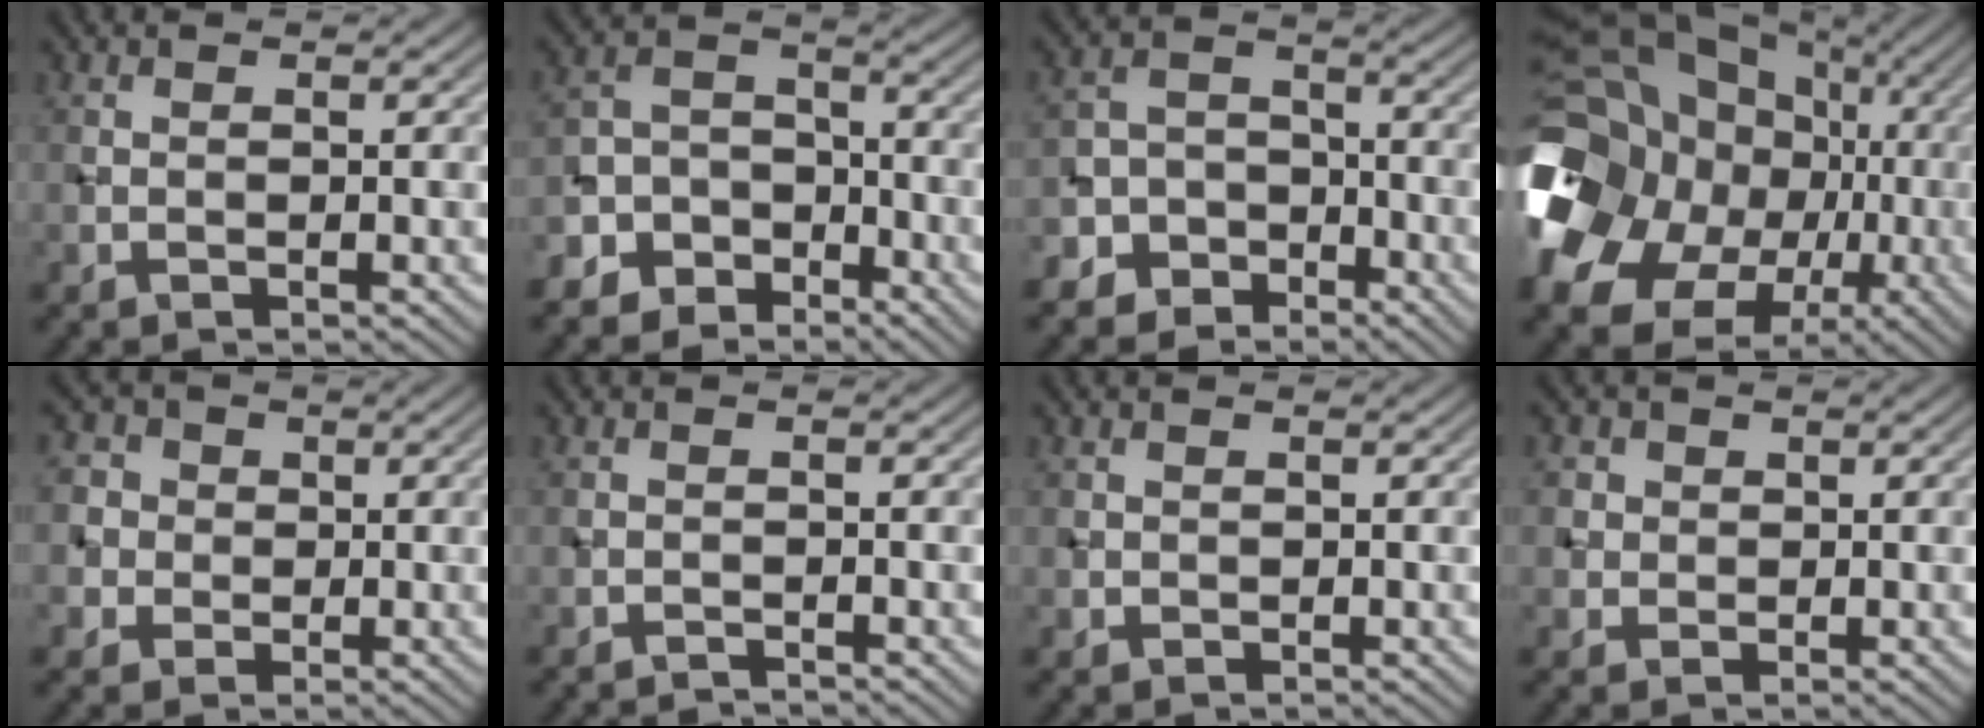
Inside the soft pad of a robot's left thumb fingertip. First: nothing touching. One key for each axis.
{"total": 7.1, "fx": -5.2, "fy": 4.4, "fz": 1.8, "tx": -0.037, "ty": 0.001, "tz": -0.110}
{"total": 6.4, "fx": -4.5, "fy": 4.4, "fz": 1.3, "tx": -0.023, "ty": 0.000, "tz": -0.101}
{"total": 20.5, "fx": -3.0, "fy": 16.8, "fz": 11.3, "tx": -0.258, "ty": -0.005, "tz": -0.064}
{"total": 4.9, "fx": 0.7, "fy": 4.6, "fz": 1.4, "tx": -0.043, "ty": 0.015, "tz": -0.008}
{"total": 1.2, "fx": -1.2, "fy": 0.0, "fz": 0.1, "tx": 0.001, "ty": 0.000, "tz": -0.025}
{"total": 0.7, "fx": 0.0, "fy": 0.7, "fz": 0.1, "tx": -0.003, "ty": -0.004, "tz": -0.001}
{"total": 3.0, "fx": 1.0, "fy": 2.7, "fz": 0.8, "tx": -0.027, "ty": -0.001, "tz": 0.012}